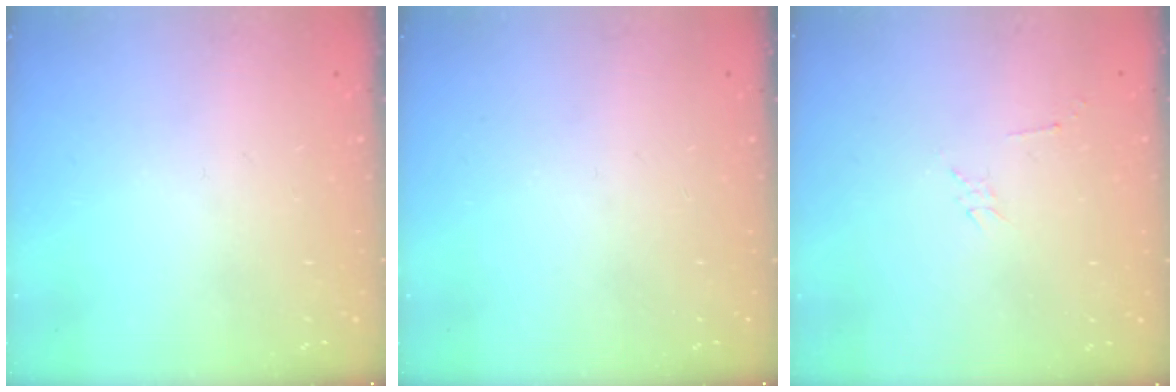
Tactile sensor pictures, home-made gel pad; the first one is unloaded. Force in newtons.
{"total": 0.0}
{"total": 2.3, "press": 2.3, "slide": 0.4}